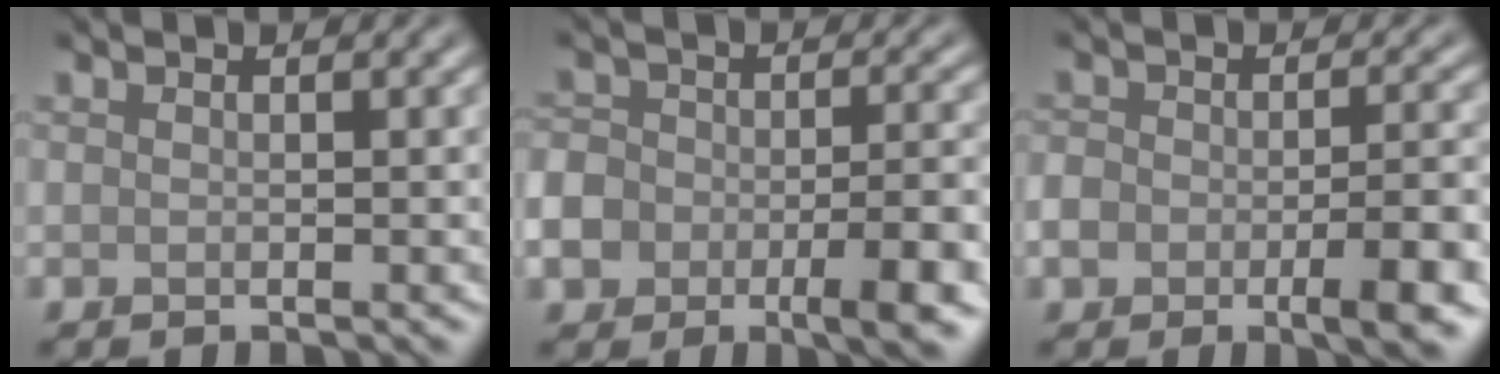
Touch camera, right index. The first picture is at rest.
{"total": 8.8, "force": [-4.5, 4.9, 5.7], "torque": [-0.092, -0.002, -0.078]}
{"total": 6.3, "force": [-3.2, 2.8, 4.7], "torque": [-0.068, -0.002, -0.052]}